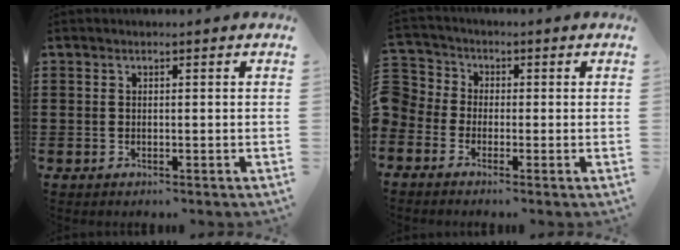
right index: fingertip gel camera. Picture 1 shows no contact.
{"total": 2.6, "force": [-1.6, 2.1, -0.2], "torque": [-0.021, 0.003, -0.042]}